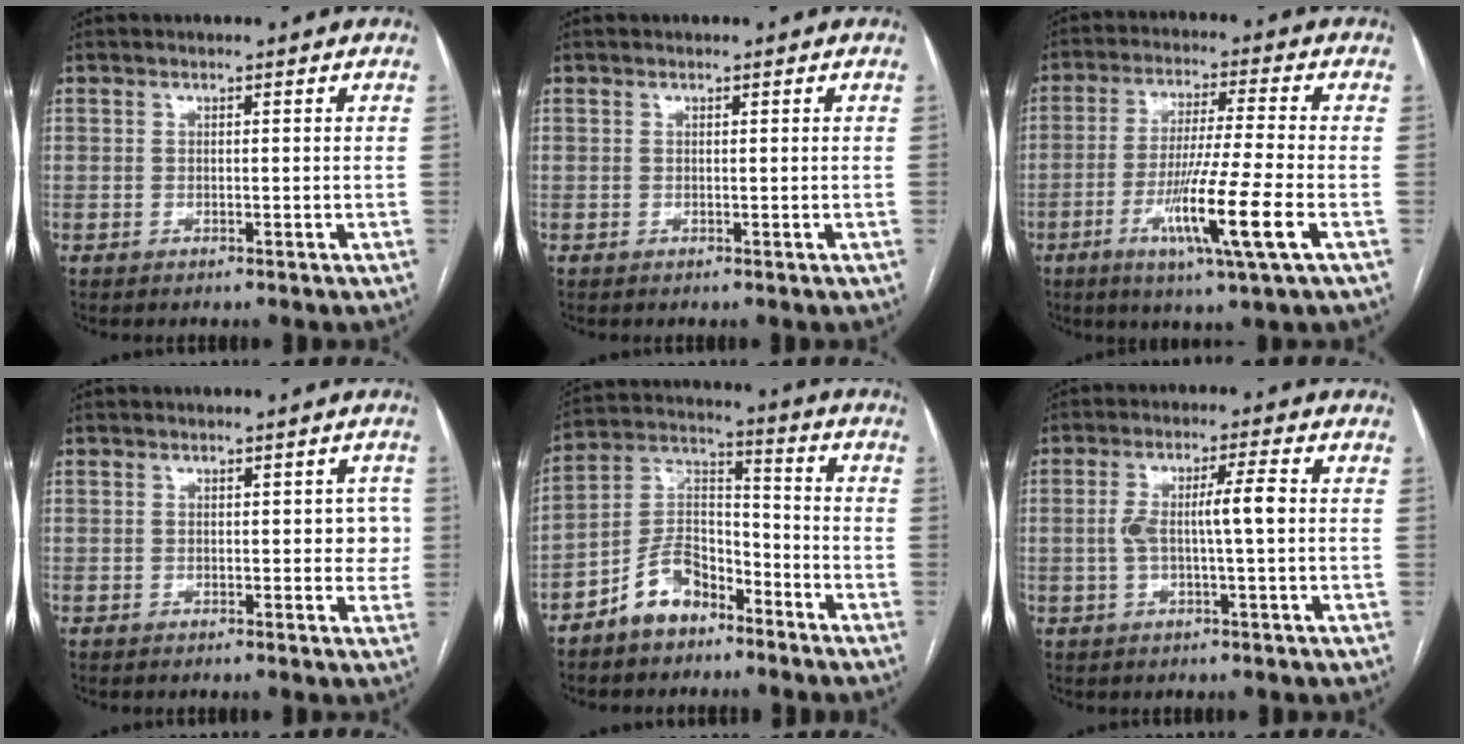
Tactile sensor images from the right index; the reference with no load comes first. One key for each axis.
{"total": 0.0}
{"total": 11.9, "fx": -4.2, "fy": -1.0, "fz": 11.0, "tx": -0.208, "ty": -0.022, "tz": -0.078}
{"total": 3.0, "fx": 0.3, "fy": 1.8, "fz": 2.3, "tx": -0.016, "ty": 0.012, "tz": 0.002}
{"total": 9.3, "fx": -6.2, "fy": 5.0, "fz": 4.8, "tx": -0.097, "ty": 0.024, "tz": -0.118}
{"total": 6.0, "fx": -0.1, "fy": 0.3, "fz": 6.0, "tx": -0.115, "ty": 0.014, "tz": 0.001}